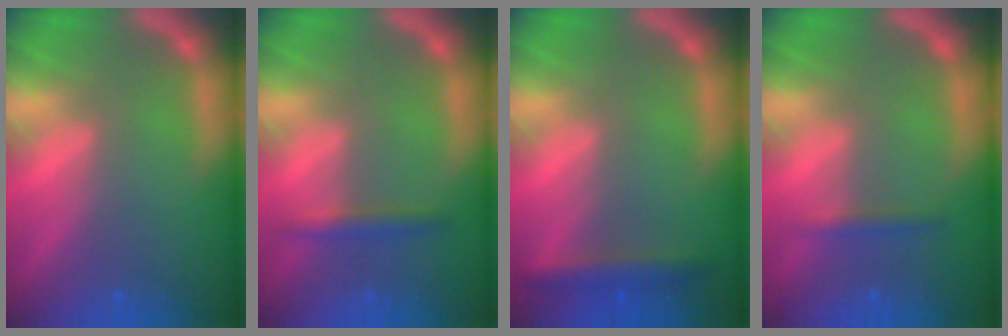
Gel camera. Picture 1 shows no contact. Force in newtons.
{"total": 1.9}
{"total": 2.9}
{"total": 1.4}